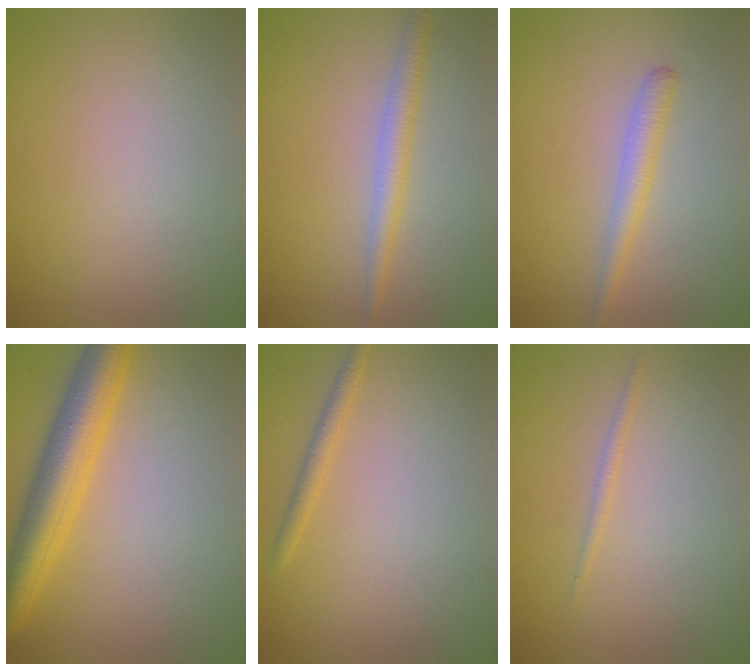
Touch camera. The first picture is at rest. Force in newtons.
{"total": 2.3, "press": 2.3, "slide": 0.1}
{"total": 2.0, "press": 2.0, "slide": 0.0}
{"total": 6.2, "press": 6.2, "slide": 0.2}
{"total": 1.4, "press": 1.4, "slide": 0.1}
{"total": 0.8, "press": 0.8, "slide": 0.1}